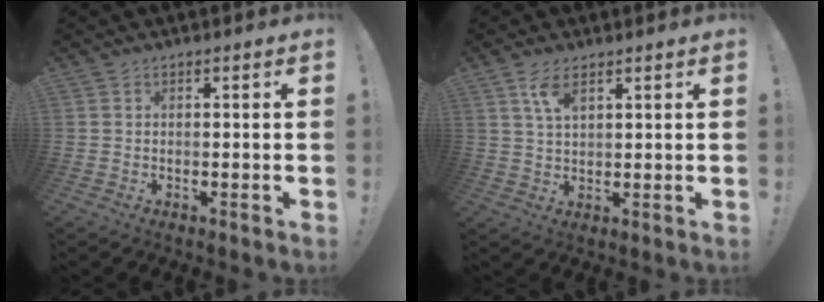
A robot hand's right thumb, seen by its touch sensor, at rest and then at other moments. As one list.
[{"total": 5.4, "force": [3.1, 2.1, 3.8], "torque": [-0.066, -0.012, 0.055]}]